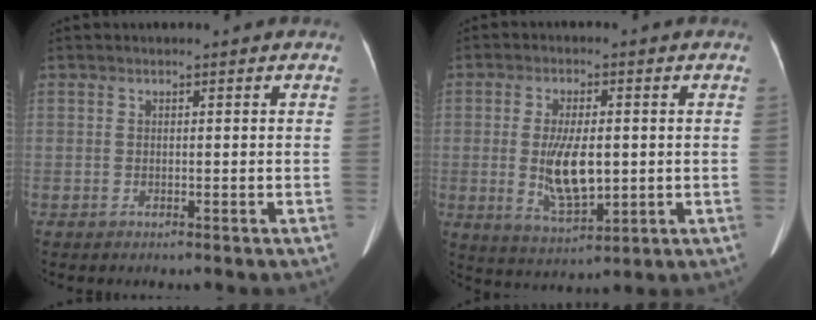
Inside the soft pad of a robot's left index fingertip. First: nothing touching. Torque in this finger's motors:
{"motor_torque": [1.53, 0.06, 0.83, 0.18]}